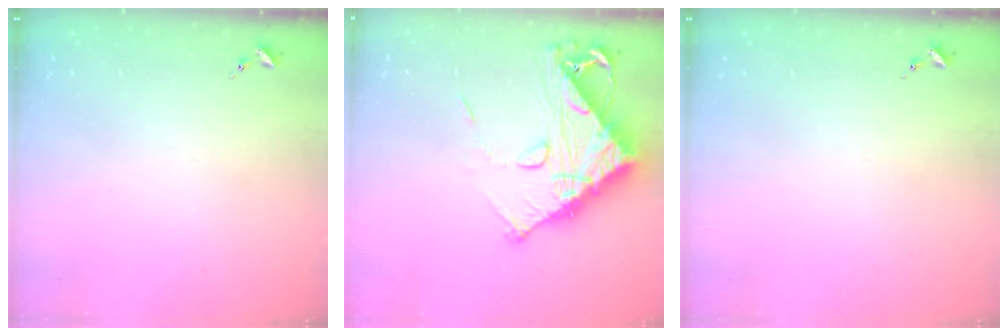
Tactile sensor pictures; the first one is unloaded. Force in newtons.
{"total": 15.0, "press": 14.9, "slide": 1.4}
{"total": 0.0}